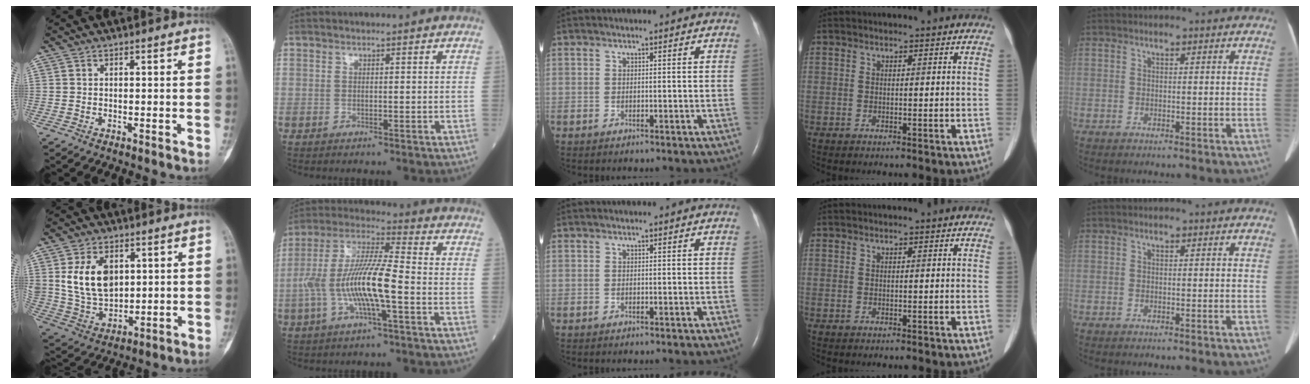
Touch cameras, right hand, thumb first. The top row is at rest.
{"thumb": {"total": 12.5, "force": [3.4, 8.4, 8.5], "torque": [-0.137, -0.016, 0.081]}, "index": {"total": 13.2, "force": [-3.1, 1.8, 12.7], "torque": [-0.260, 0.011, -0.061]}}